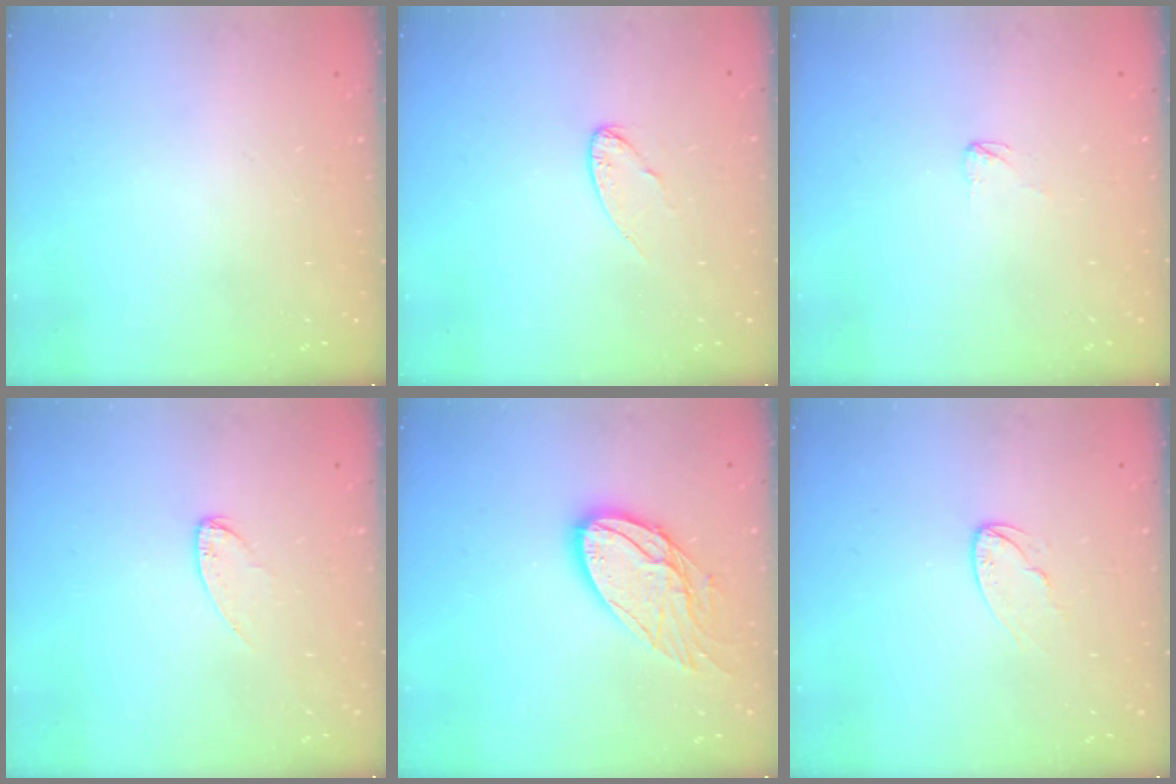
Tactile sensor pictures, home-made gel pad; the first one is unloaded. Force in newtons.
{"total": 6.5, "press": 6.5, "slide": 0.7}
{"total": 2.3, "press": 2.3, "slide": 0.2}
{"total": 7.0, "press": 7.0, "slide": 0.4}
{"total": 14.0, "press": 13.9, "slide": 1.2}
{"total": 5.2, "press": 5.2, "slide": 0.4}